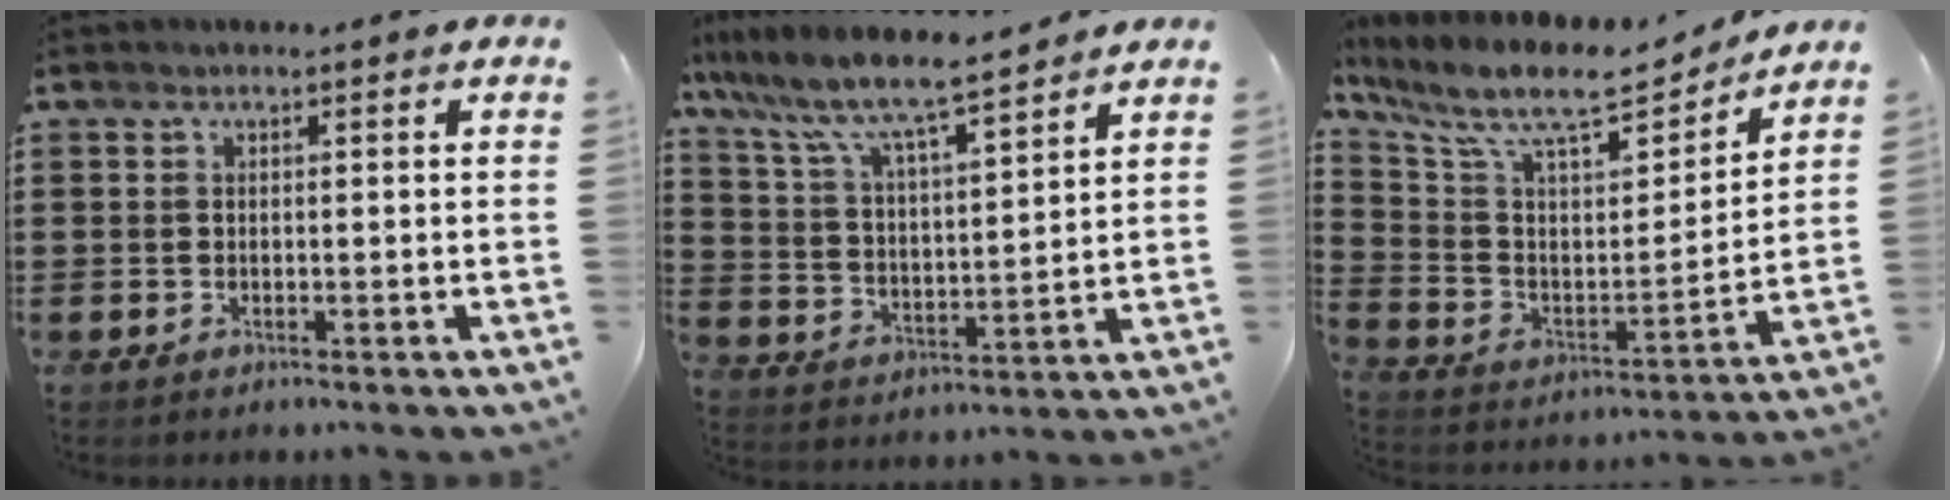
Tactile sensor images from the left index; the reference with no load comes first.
{"total": 7.5, "force": [6.5, 0.8, 3.5], "torque": [-0.098, -0.040, 0.108]}
{"total": 11.5, "force": [9.2, 2.9, 6.3], "torque": [-0.151, -0.050, 0.155]}